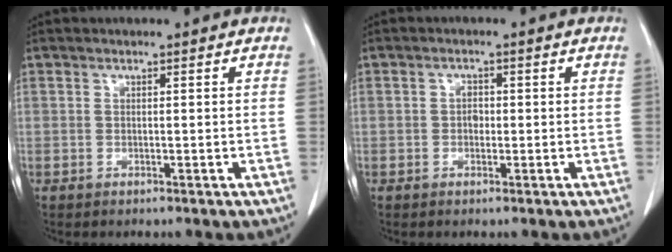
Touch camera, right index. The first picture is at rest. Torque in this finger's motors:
{"motor_torque": [0.35, -0.14, 0.03, 0.03]}